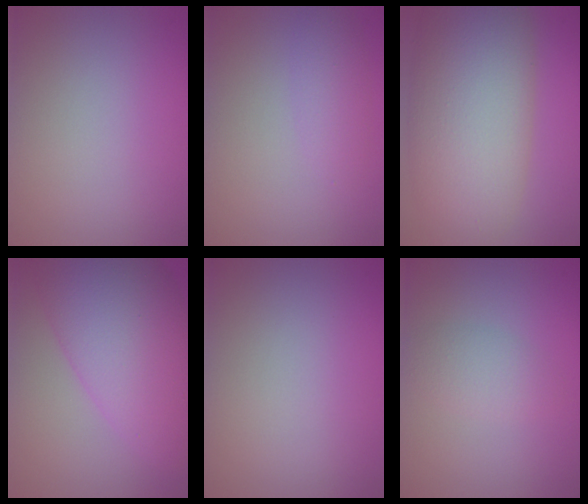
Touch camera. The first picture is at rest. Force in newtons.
{"total": 1.8, "press": 1.8, "slide": 0.1}
{"total": 11.9, "press": 11.8, "slide": 0.6}
{"total": 11.4, "press": 11.4, "slide": 0.3}
{"total": 0.0}
{"total": 2.2, "press": 2.2, "slide": 0.1}